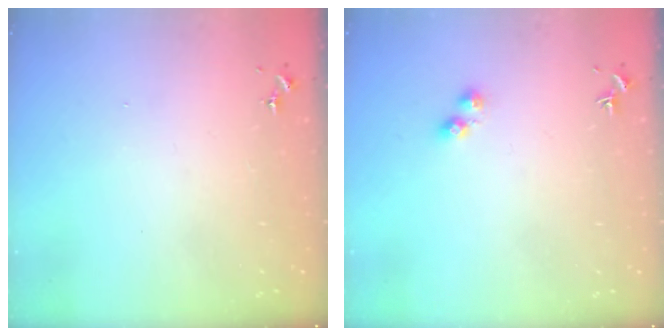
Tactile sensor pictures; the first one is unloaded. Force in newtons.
{"total": 2.2, "press": 2.2, "slide": 0.6}